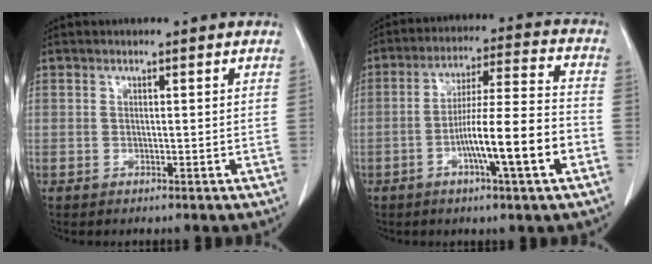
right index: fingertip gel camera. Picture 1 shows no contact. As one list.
[{"total": 13.1, "force": [-4.5, 0.3, 12.3], "torque": [-0.207, 0.005, -0.076]}]